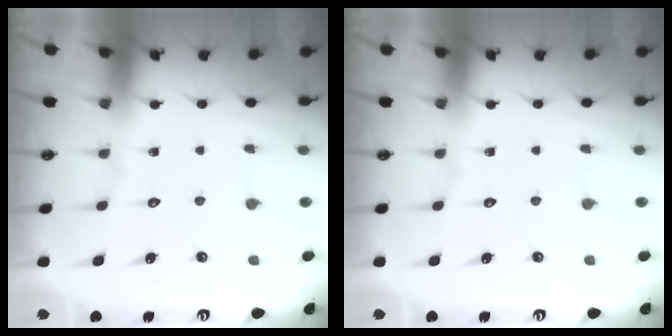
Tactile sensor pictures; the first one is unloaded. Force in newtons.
{"total": 0.0}